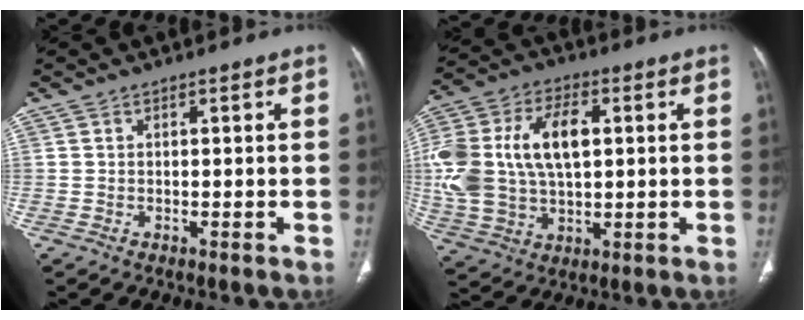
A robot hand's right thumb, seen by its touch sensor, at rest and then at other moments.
{"total": 21.1, "force": [2.9, 12.8, 16.5], "torque": [-0.359, 0.011, 0.056]}